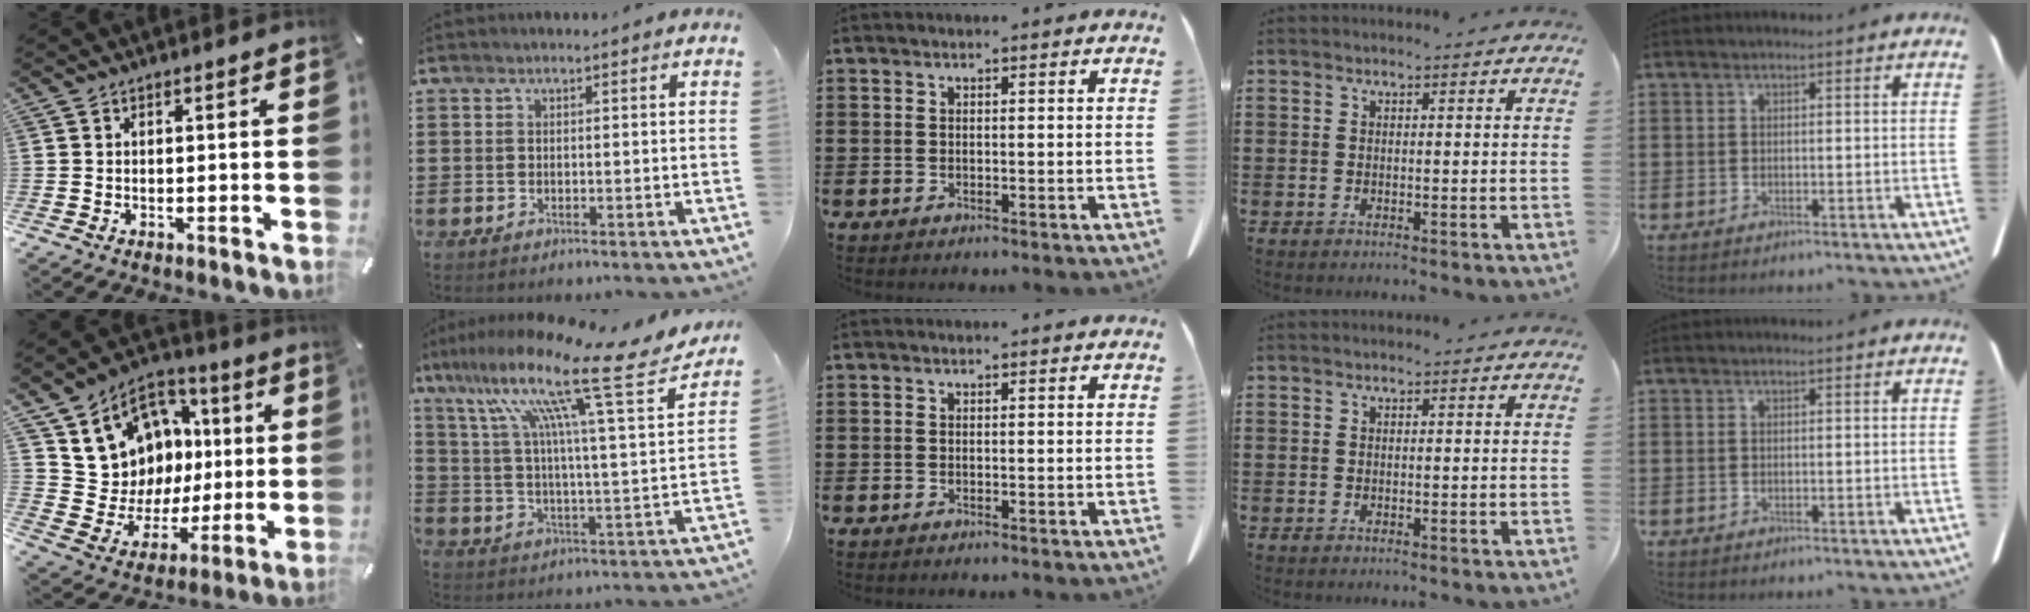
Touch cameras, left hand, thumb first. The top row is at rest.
{"thumb": {"total": 12.3, "force": [3.8, 11.5, 2.4], "torque": [-0.045, -0.039, 0.087]}, "index": {"total": 16.4, "force": [11.9, 1.0, 11.4], "torque": [-0.219, -0.080, 0.179]}}